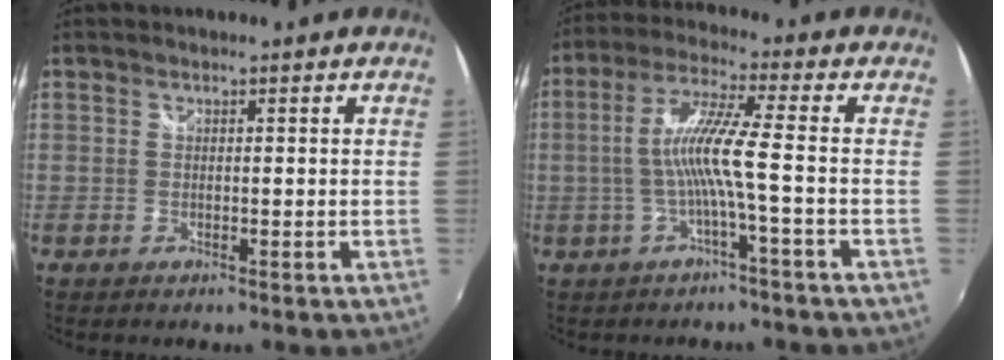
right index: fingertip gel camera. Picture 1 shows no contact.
{"total": 8.4, "force": [-1.9, -1.1, 8.1], "torque": [-0.166, 0.002, -0.030]}